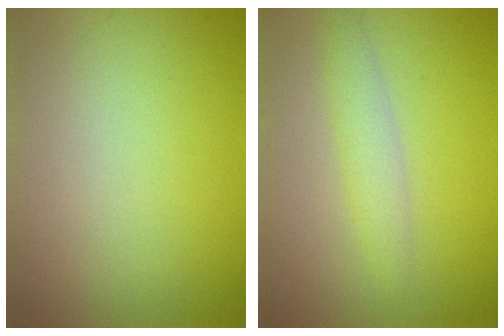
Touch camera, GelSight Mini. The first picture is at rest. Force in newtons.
{"total": 2.1, "press": 2.1, "slide": 0.1}